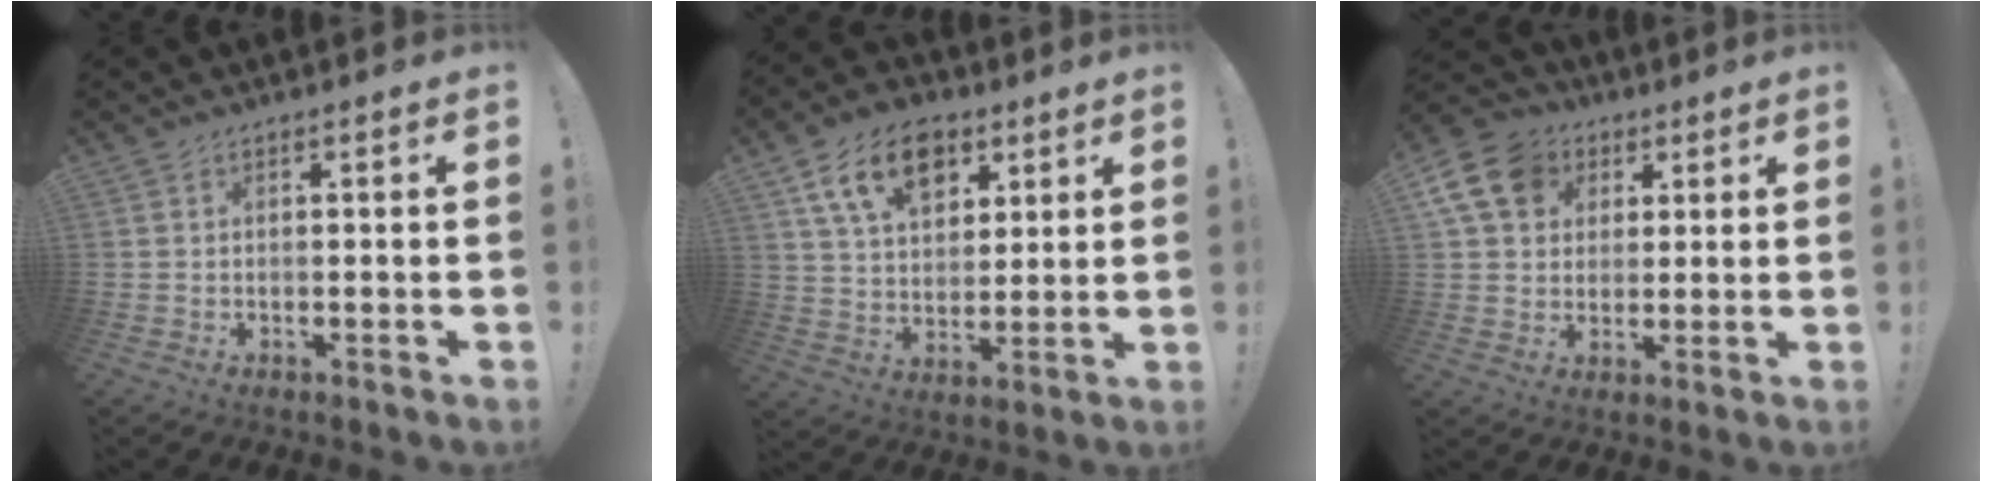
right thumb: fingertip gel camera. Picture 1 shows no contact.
{"total": 15.6, "force": [7.7, 10.3, 8.8], "torque": [-0.143, -0.025, 0.144]}
{"total": 14.0, "force": [5.2, 11.3, 6.4], "torque": [-0.099, -0.019, 0.104]}